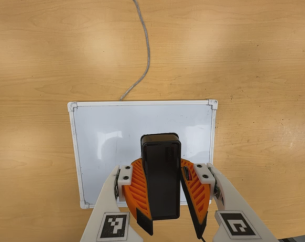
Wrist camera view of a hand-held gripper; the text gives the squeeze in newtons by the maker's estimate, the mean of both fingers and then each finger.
{"total": 11.0, "left": 11.3, "right": 10.7}